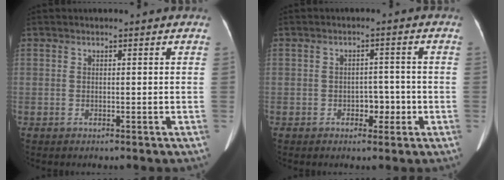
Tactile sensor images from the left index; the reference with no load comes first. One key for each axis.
{"total": 2.9, "fx": -1.1, "fy": 1.8, "fz": 1.9, "tx": -0.019, "ty": 0.008, "tz": -0.015}